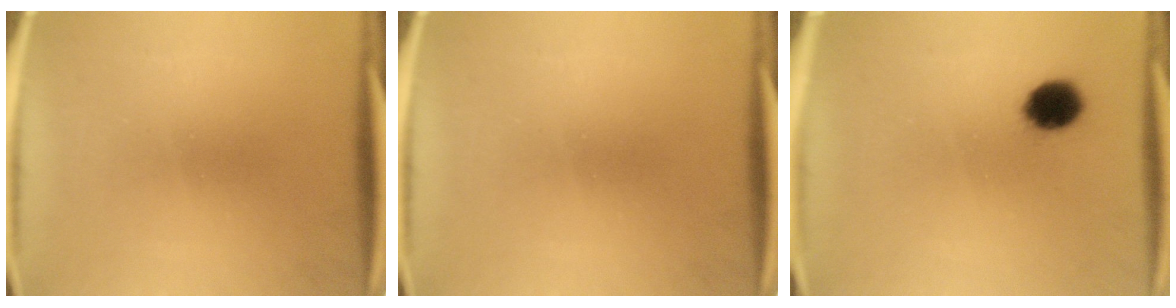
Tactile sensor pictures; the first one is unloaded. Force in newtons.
{"total": 0.0}
{"total": 7.4}